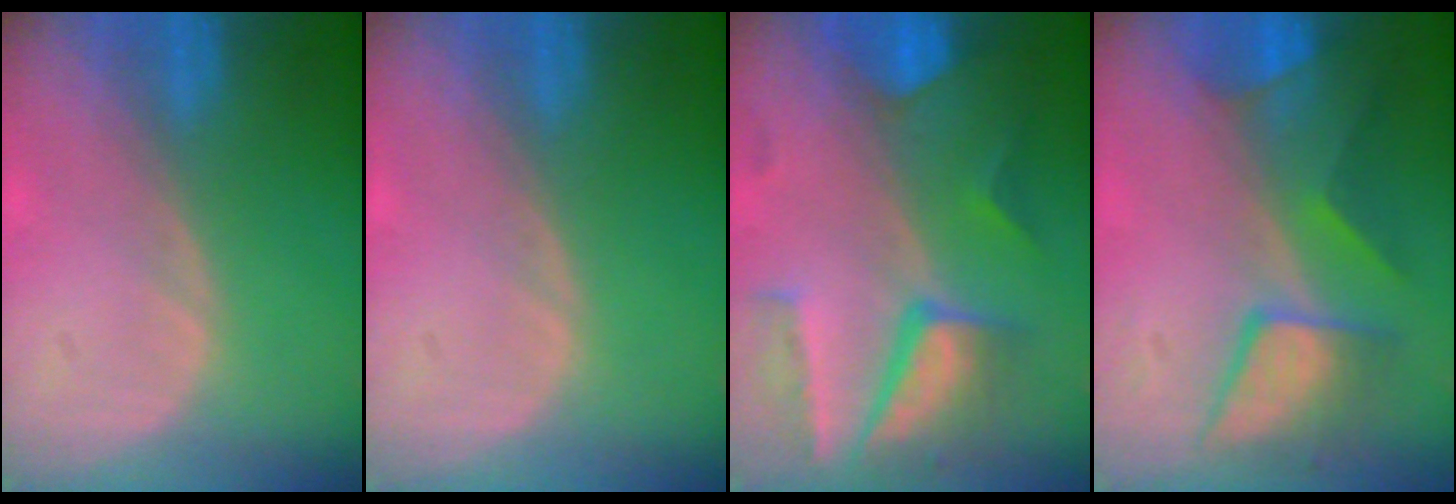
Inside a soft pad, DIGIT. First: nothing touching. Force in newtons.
{"total": 0.0}
{"total": 9.9, "press": 8.5, "slide": 5.1}
{"total": 7.7, "press": 7.7, "slide": 0.7}